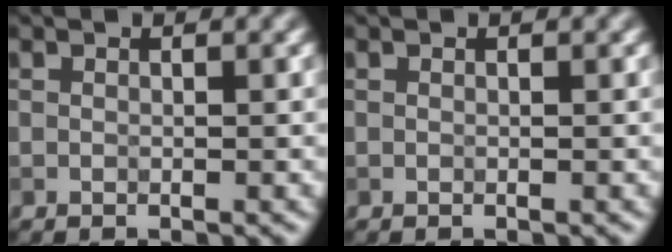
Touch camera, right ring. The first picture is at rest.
{"total": 0.0}